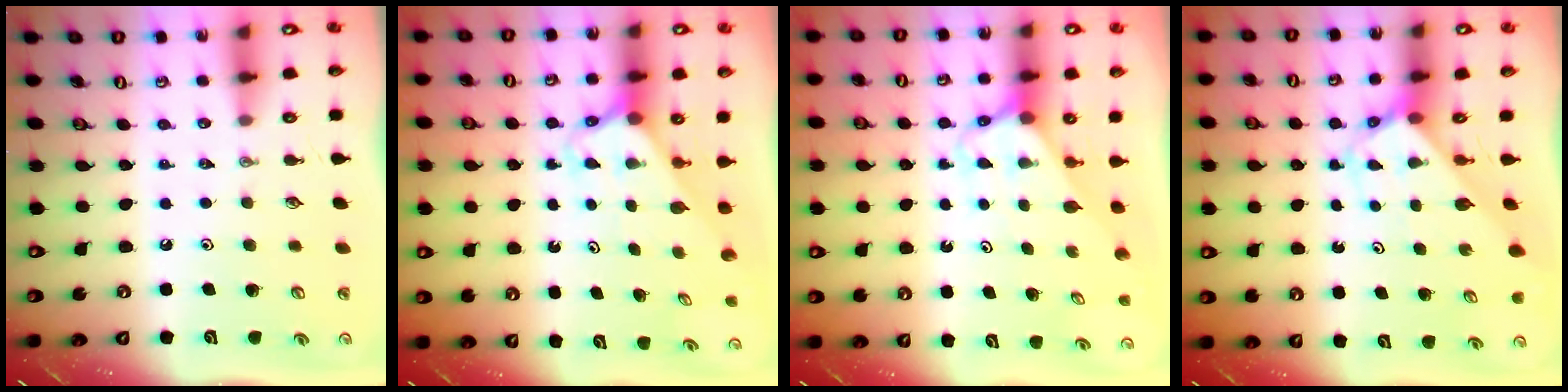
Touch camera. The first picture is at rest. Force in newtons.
{"total": 2.5, "press": 2.5, "slide": 0.1}
{"total": 3.0, "press": 3.0, "slide": 0.2}
{"total": 2.8, "press": 2.8, "slide": 0.1}